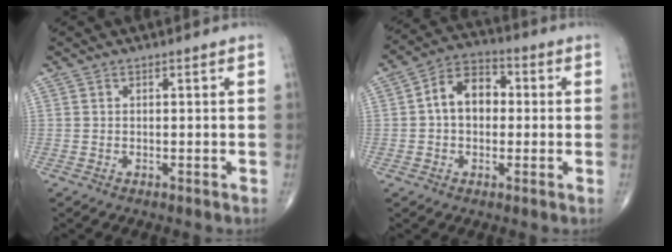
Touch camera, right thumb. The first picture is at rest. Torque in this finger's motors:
{"motor_torque": [-0.03, 0.08, 0.03, 0.01, 0.05]}